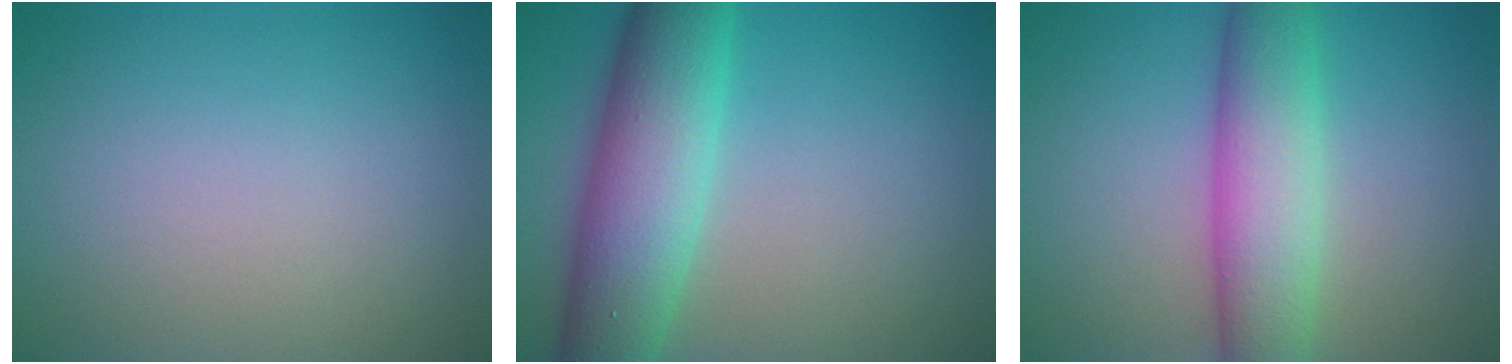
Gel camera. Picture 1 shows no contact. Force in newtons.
{"total": 8.8, "press": 8.8, "slide": 0.1}
{"total": 6.9, "press": 6.9, "slide": 0.0}